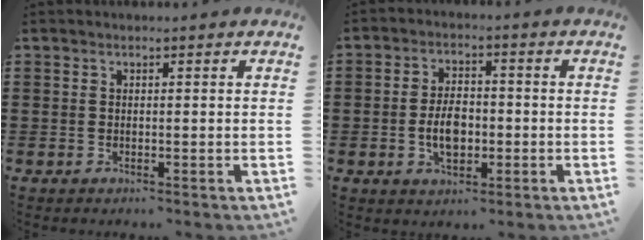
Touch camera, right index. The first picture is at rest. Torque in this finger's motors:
{"motor_torque": [2.14, 0.00, 0.67, 0.10]}